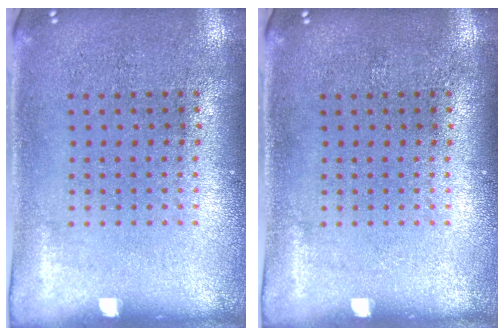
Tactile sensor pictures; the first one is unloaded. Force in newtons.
{"total": 0.0}